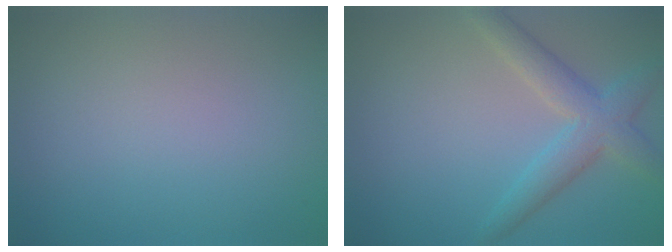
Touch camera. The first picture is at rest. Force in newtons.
{"total": 4.0, "press": 4.0, "slide": 0.2}